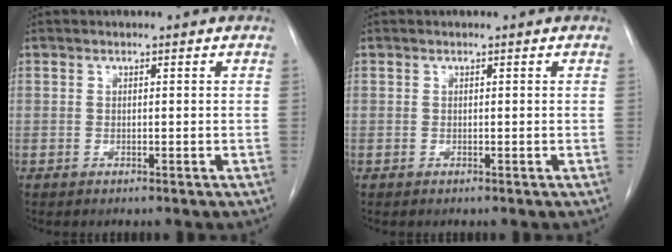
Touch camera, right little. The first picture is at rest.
{"total": 0.0}